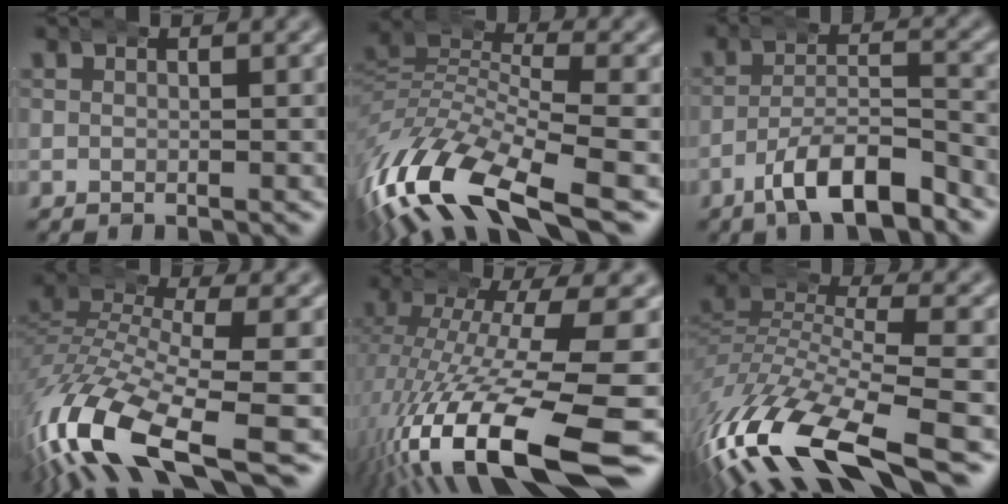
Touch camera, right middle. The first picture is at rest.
{"total": 11.2, "force": [-4.4, 5.9, 8.4], "torque": [-0.197, -0.047, -0.049]}
{"total": 5.9, "force": [-4.3, 1.9, 3.6], "torque": [-0.046, 0.004, -0.079]}
{"total": 10.2, "force": [-4.6, 4.9, 7.7], "torque": [-0.185, -0.042, -0.057]}
{"total": 14.2, "force": [-5.3, 5.0, 12.2], "torque": [-0.232, -0.041, -0.058]}
{"total": 10.5, "force": [-4.4, 4.7, 8.3], "torque": [-0.192, -0.037, -0.054]}